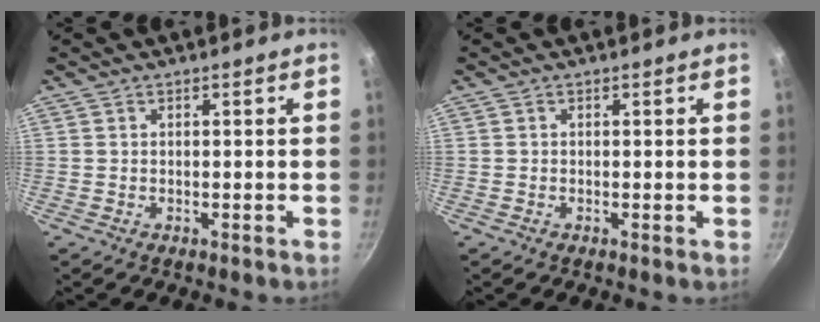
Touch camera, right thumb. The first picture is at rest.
{"total": 0.0}